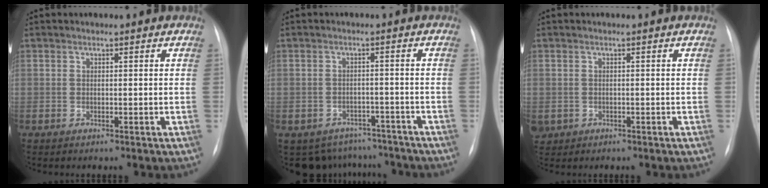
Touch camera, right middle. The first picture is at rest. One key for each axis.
{"total": 8.9, "fx": -7.7, "fy": 4.5, "fz": 0.2, "tx": 0.004, "ty": 0.022, "tz": -0.092}
{"total": 2.3, "fx": -0.7, "fy": 2.1, "fz": 0.7, "tx": -0.014, "ty": 0.002, "tz": -0.002}